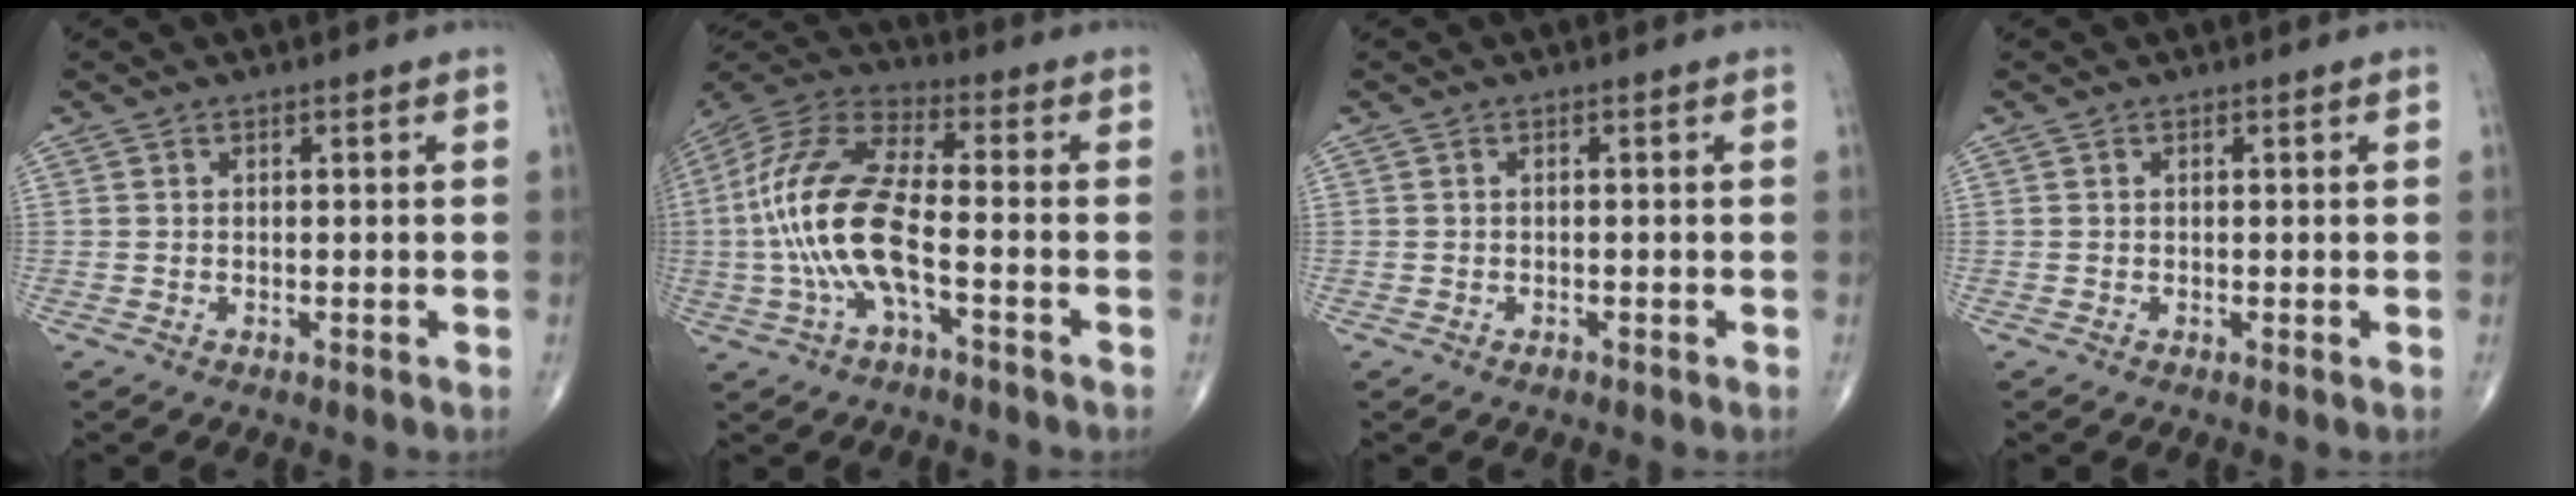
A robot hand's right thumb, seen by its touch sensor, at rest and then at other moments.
{"total": 16.9, "force": [-3.0, 6.2, 15.4], "torque": [-0.337, 0.038, -0.057]}
{"total": 0.6, "force": [-0.4, 0.4, 0.3], "torque": [-0.002, 0.002, -0.006]}
{"total": 0.0}